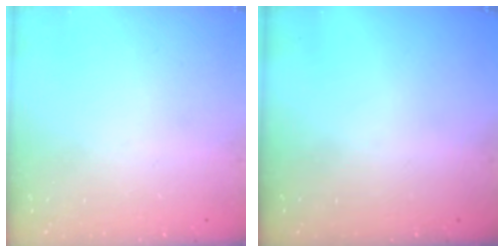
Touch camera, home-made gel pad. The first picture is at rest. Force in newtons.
{"total": 0.0}